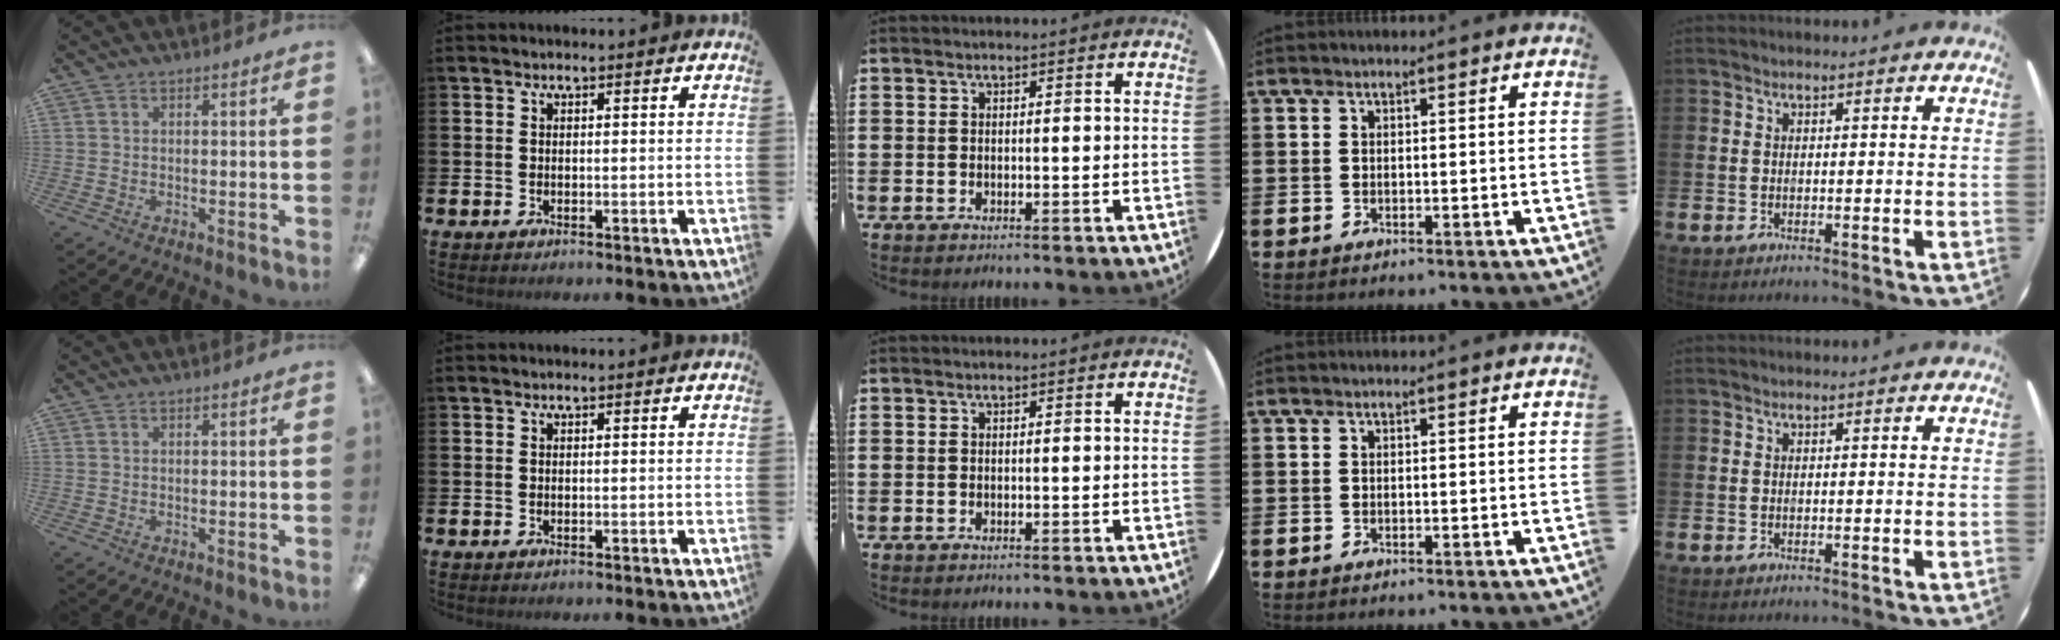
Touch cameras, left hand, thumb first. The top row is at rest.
{}